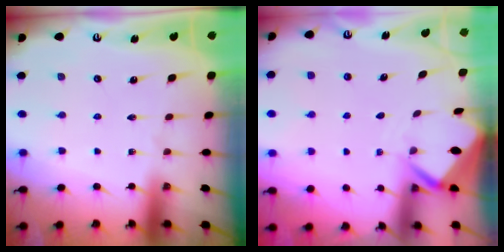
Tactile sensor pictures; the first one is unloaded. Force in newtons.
{"total": 3.3, "press": 3.3, "slide": 0.3}